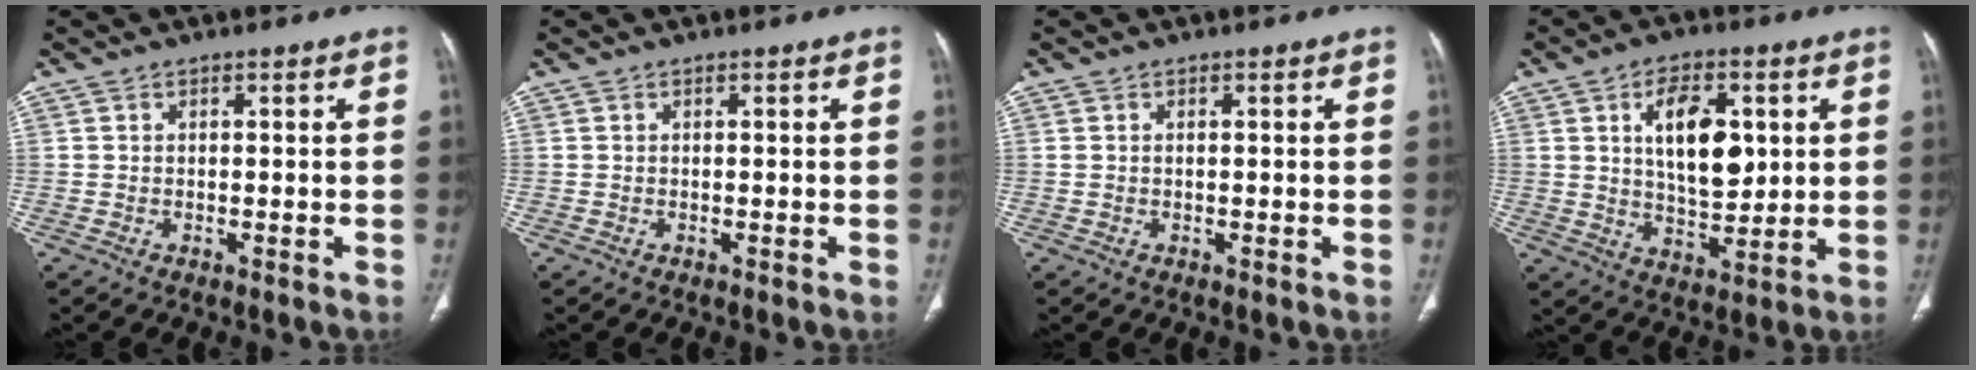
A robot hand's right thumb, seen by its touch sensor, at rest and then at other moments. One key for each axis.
{"total": 0.0}
{"total": 0.6, "fx": 0.2, "fy": 0.3, "fz": 0.5, "tx": -0.015, "ty": 0.010, "tz": 0.008}
{"total": 12.8, "fx": 3.2, "fy": 7.0, "fz": 10.3, "tx": -0.136, "ty": -0.019, "tz": 0.058}